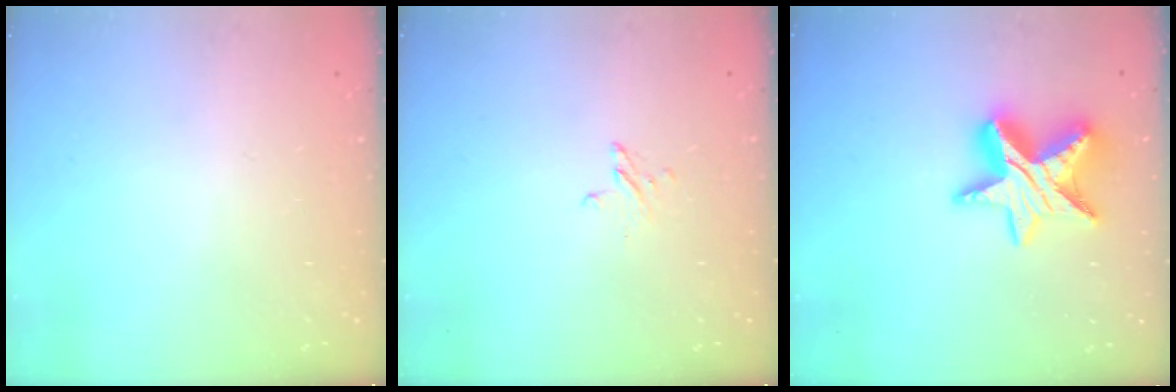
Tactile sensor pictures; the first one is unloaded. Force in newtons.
{"total": 2.4, "press": 2.4, "slide": 0.2}
{"total": 14.7, "press": 14.6, "slide": 0.9}